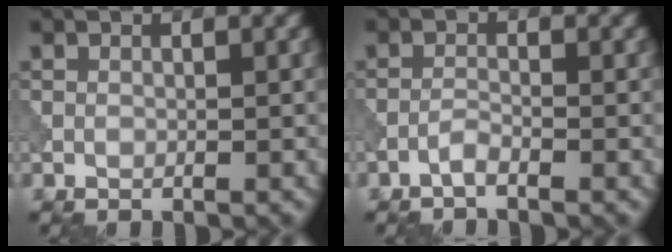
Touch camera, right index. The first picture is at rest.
{"total": 1.1, "force": [-0.9, 0.1, 0.6], "torque": [-0.012, 0.005, -0.023]}